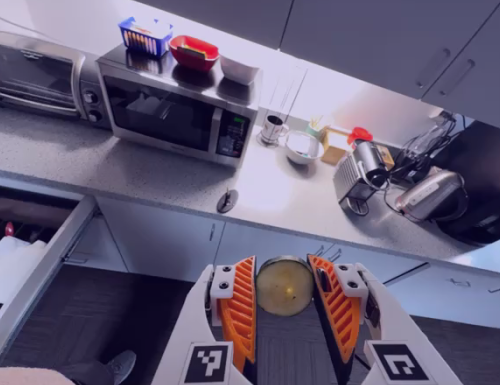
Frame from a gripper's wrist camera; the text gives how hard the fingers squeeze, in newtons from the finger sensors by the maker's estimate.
{"total": 9.8, "left": 10.1, "right": 9.5}